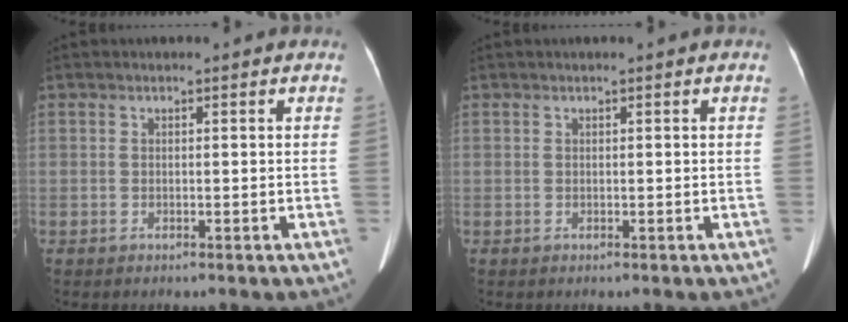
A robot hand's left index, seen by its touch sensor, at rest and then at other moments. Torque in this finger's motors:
{"motor_torque": [-1.20, 0.22, -0.89, -0.01]}